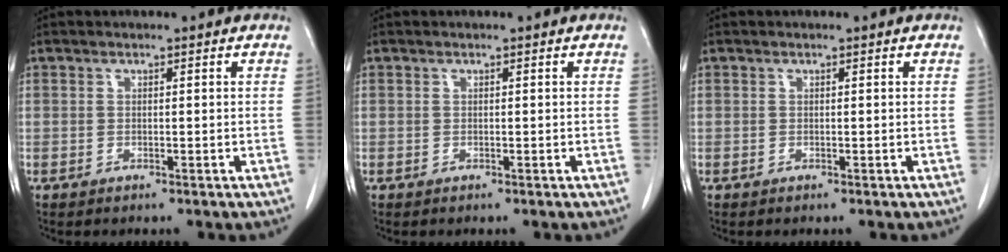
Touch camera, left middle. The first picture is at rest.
{"total": 0.0}
{"total": 0.0}